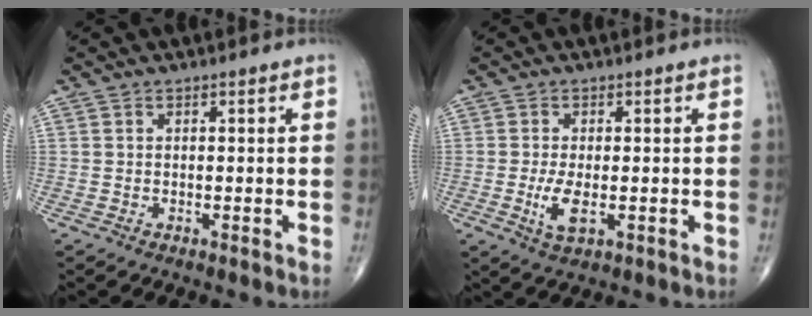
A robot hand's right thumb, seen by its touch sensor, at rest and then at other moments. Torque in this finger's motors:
{"motor_torque": [1.36, 1.27, 0.51, 0.27, 0.21]}